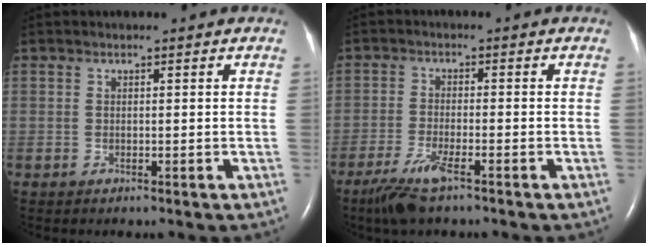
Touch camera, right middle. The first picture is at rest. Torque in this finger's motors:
{"motor_torque": [-0.01, 0.07, 0.09, 0.04]}